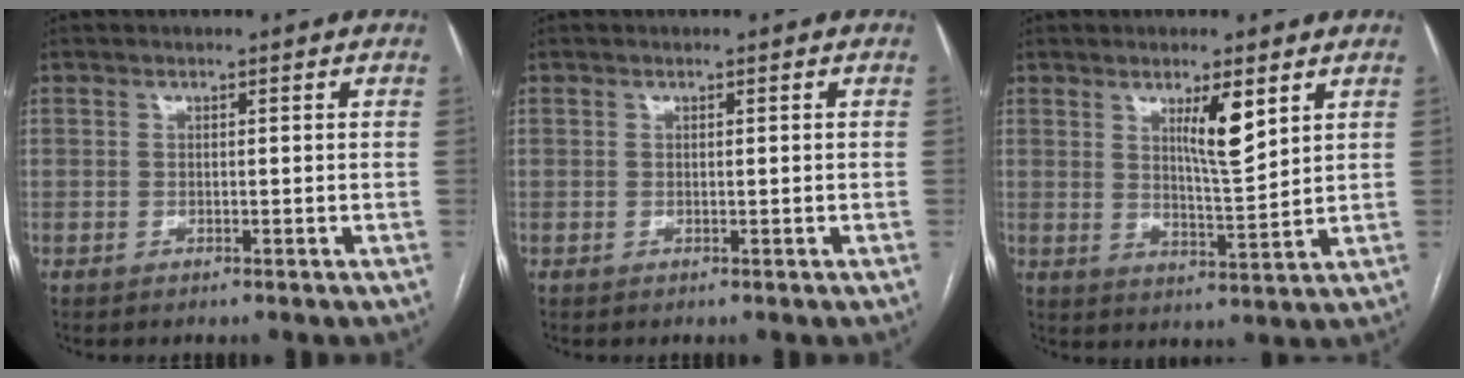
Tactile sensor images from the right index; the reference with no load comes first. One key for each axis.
{"total": 0.0}
{"total": 6.3, "fx": 3.2, "fy": 0.8, "fz": 5.4, "tx": -0.093, "ty": -0.011, "tz": 0.055}